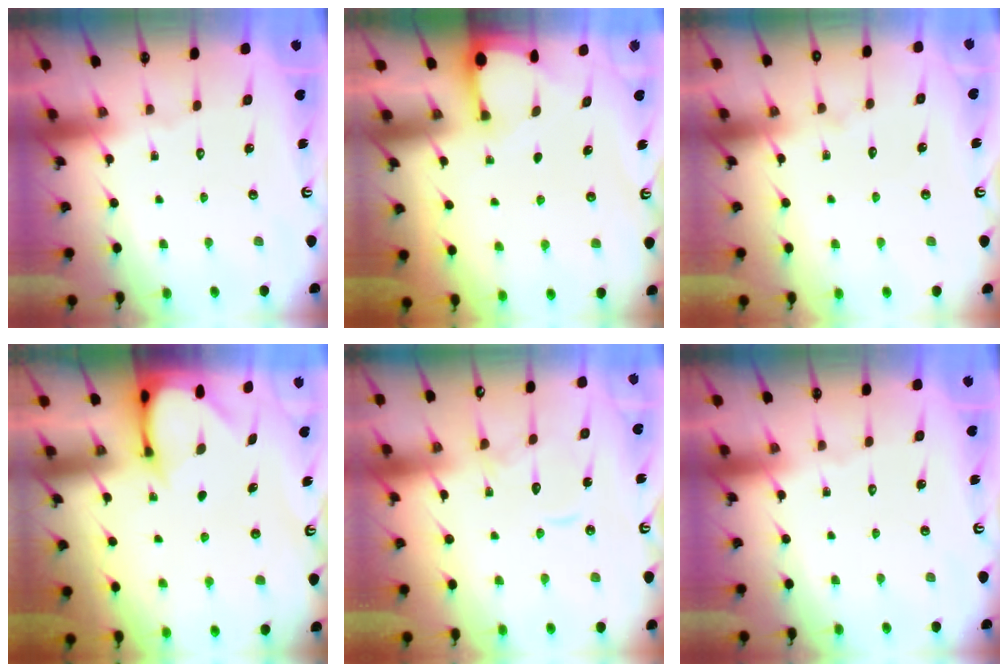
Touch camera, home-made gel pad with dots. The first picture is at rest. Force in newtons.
{"total": 2.0, "press": 2.0, "slide": 0.4}
{"total": 5.7, "press": 5.7, "slide": 0.7}
{"total": 3.2, "press": 3.2, "slide": 0.3}
{"total": 11.3, "press": 11.3, "slide": 0.8}
{"total": 0.0}